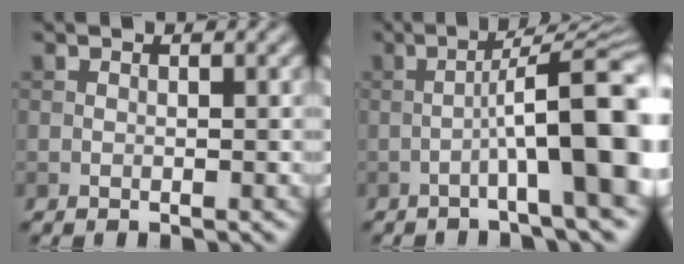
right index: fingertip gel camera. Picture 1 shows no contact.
{"total": 9.6, "force": [-2.3, 1.2, 9.3], "torque": [-0.130, 0.029, -0.043]}